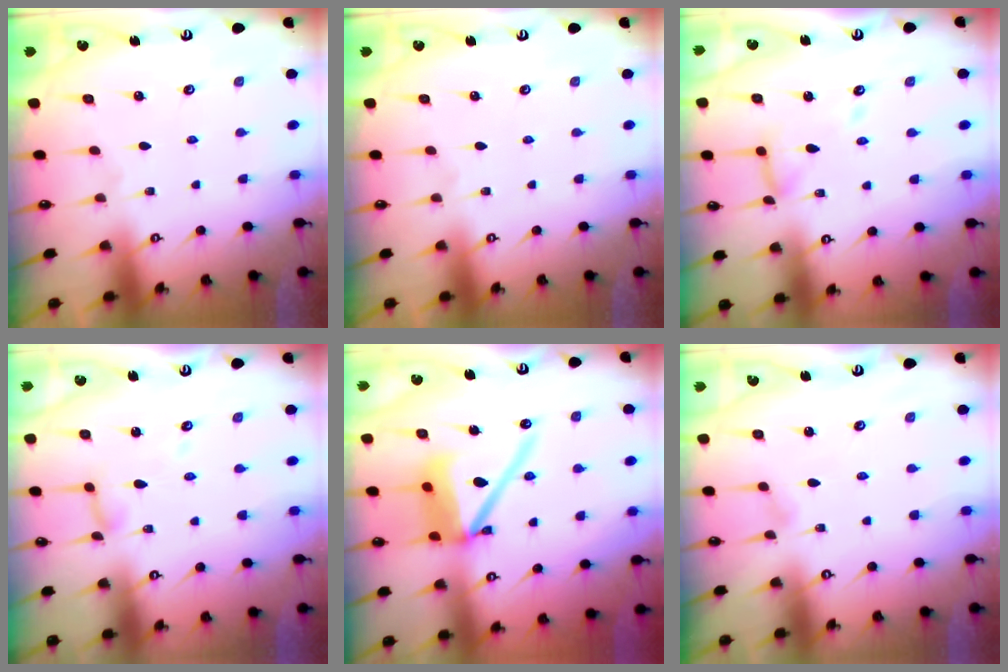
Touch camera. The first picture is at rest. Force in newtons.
{"total": 0.0}
{"total": 9.5, "press": 9.5, "slide": 0.8}
{"total": 5.2, "press": 5.2, "slide": 0.4}
{"total": 14.8, "press": 14.6, "slide": 2.2}
{"total": 2.4, "press": 2.4, "slide": 0.3}